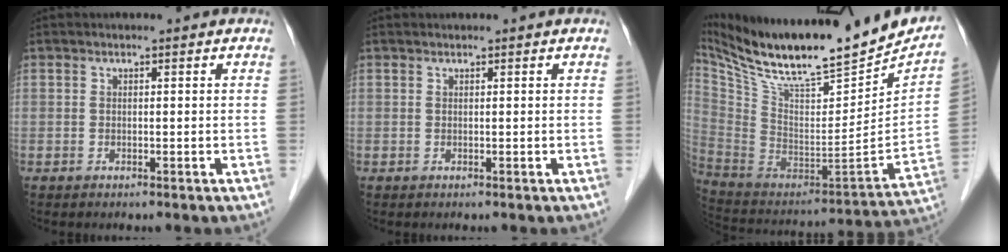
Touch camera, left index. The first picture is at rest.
{"total": 0.0}
{"total": 28.3, "force": [24.1, 4.8, 14.1], "torque": [-0.247, -0.034, 0.378]}